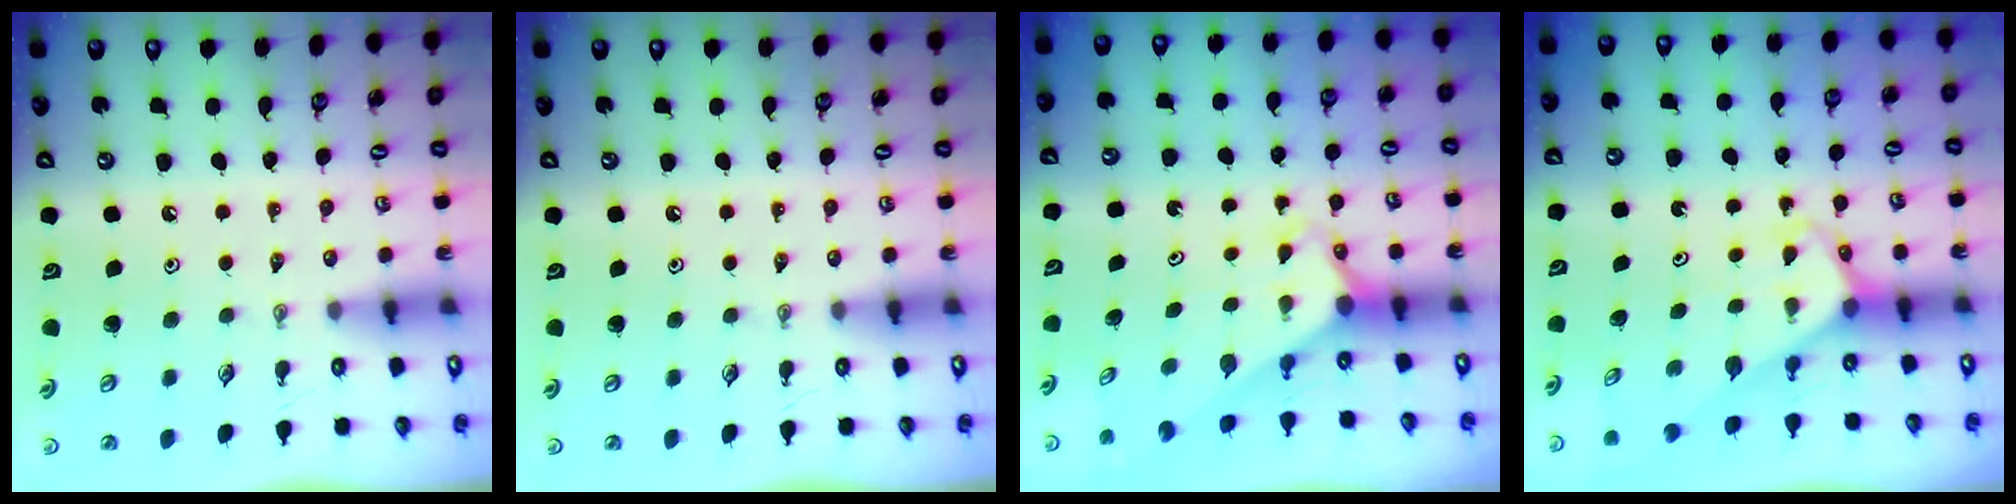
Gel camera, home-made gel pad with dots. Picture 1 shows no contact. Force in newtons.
{"total": 0.0}
{"total": 2.7, "press": 2.7, "slide": 0.2}
{"total": 3.4, "press": 3.4, "slide": 0.2}